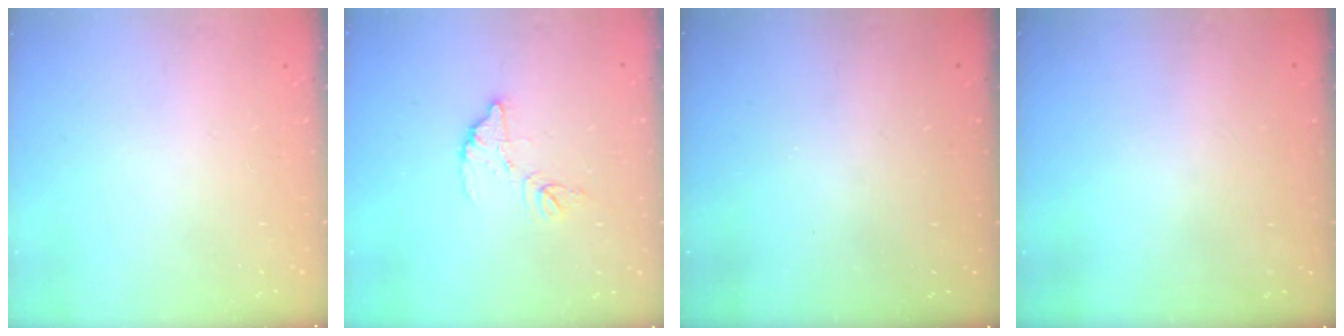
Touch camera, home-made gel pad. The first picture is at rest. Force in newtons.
{"total": 9.6, "press": 9.5, "slide": 0.7}
{"total": 3.0, "press": 3.0, "slide": 0.1}
{"total": 2.9, "press": 2.9, "slide": 0.3}